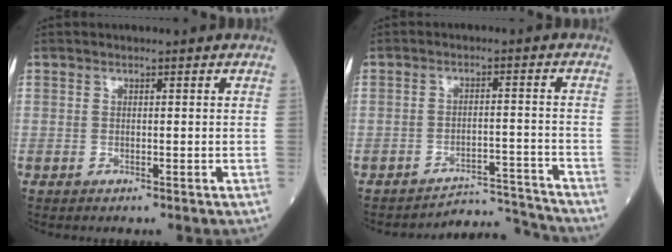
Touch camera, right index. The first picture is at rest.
{"total": 7.4, "force": [-7.0, -1.4, -1.9], "torque": [0.034, 0.017, -0.106]}